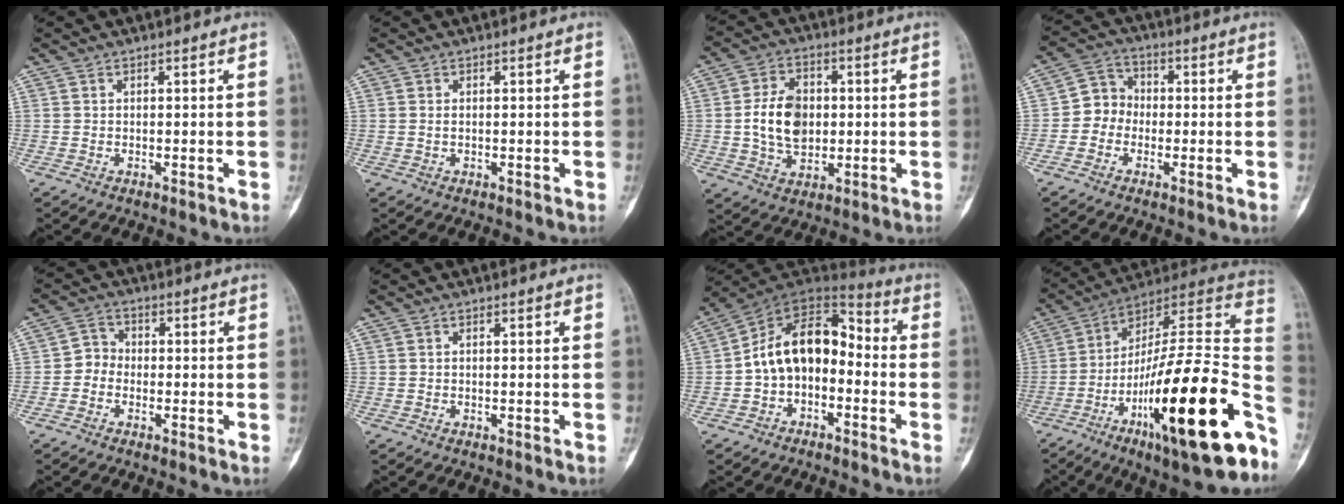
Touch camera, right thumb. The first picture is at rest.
{"total": 0.5, "force": [0.0, 0.3, 0.5], "torque": [-0.012, 0.000, 0.002]}
{"total": 10.7, "force": [0.2, 7.6, 7.6], "torque": [-0.115, 0.005, 0.006]}
{"total": 6.0, "force": [-1.3, 5.3, 2.4], "torque": [-0.010, 0.023, -0.040]}
{"total": 3.5, "force": [-1.2, 3.0, 1.3], "torque": [-0.003, 0.013, -0.038]}
{"total": 0.0}
{"total": 14.0, "force": [-2.1, 9.4, 10.1], "torque": [-0.140, 0.066, -0.050]}
{"total": 31.4, "force": [-12.5, 7.1, 27.9], "torque": [-0.384, 0.051, -0.197]}